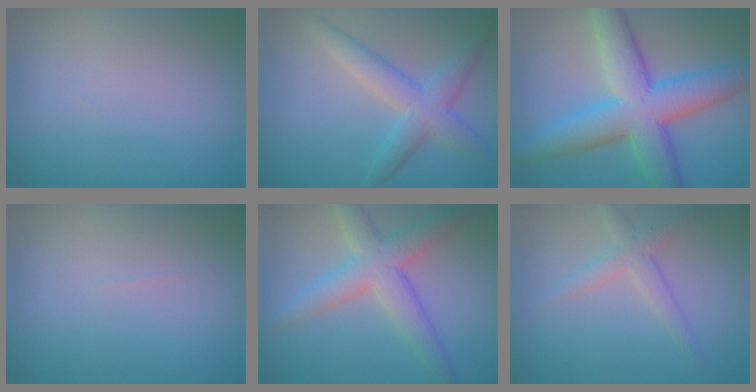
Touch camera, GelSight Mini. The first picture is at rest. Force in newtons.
{"total": 4.3, "press": 4.3, "slide": 0.1}
{"total": 9.8, "press": 9.8, "slide": 0.3}
{"total": 0.0}
{"total": 4.2, "press": 4.2, "slide": 0.4}
{"total": 2.3, "press": 2.3, "slide": 0.1}